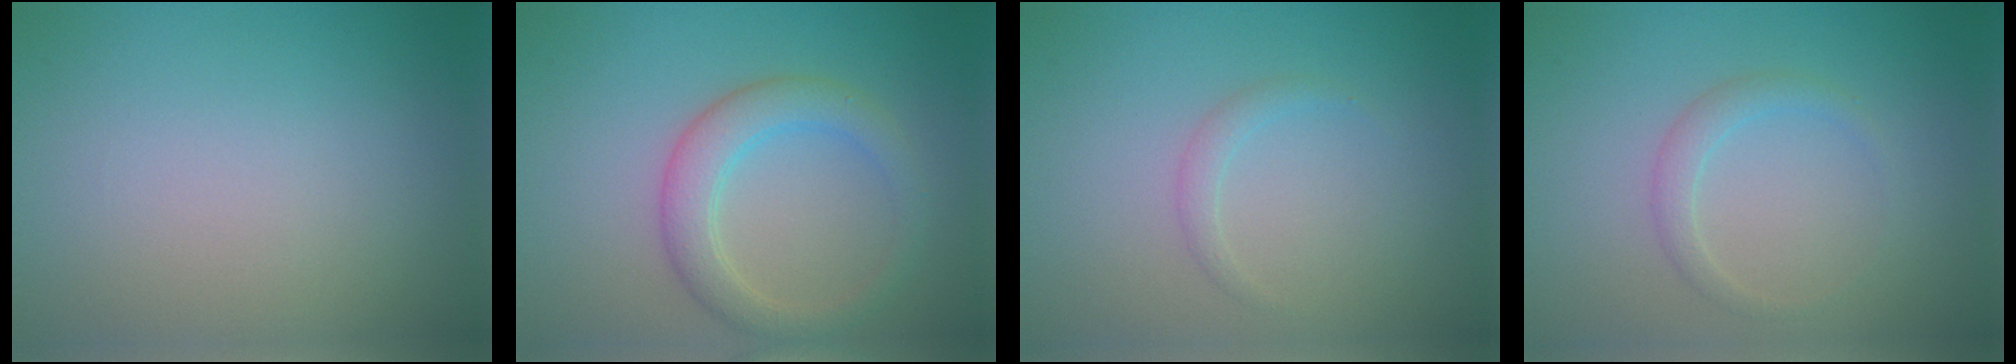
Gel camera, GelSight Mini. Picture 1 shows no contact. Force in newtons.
{"total": 3.6, "press": 3.6, "slide": 0.3}
{"total": 1.0, "press": 1.0, "slide": 0.1}
{"total": 1.5, "press": 1.5, "slide": 0.2}